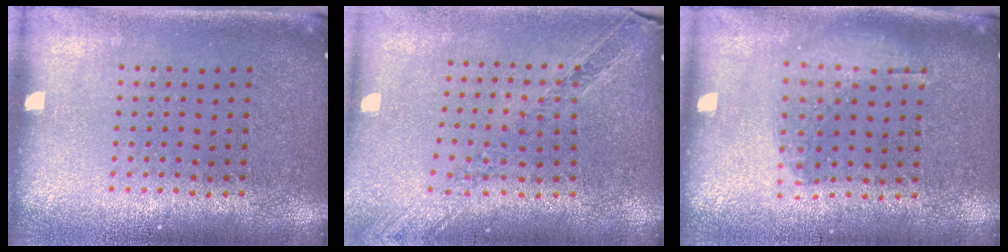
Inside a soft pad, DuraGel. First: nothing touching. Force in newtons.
{"total": 1.1, "press": 1.0, "slide": 0.0}
{"total": 1.0, "press": 0.9, "slide": 0.4}